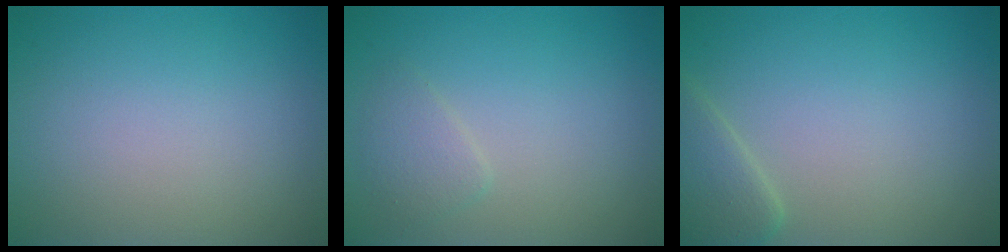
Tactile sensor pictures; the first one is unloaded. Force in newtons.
{"total": 1.5, "press": 1.5, "slide": 0.1}
{"total": 2.6, "press": 2.6, "slide": 0.2}